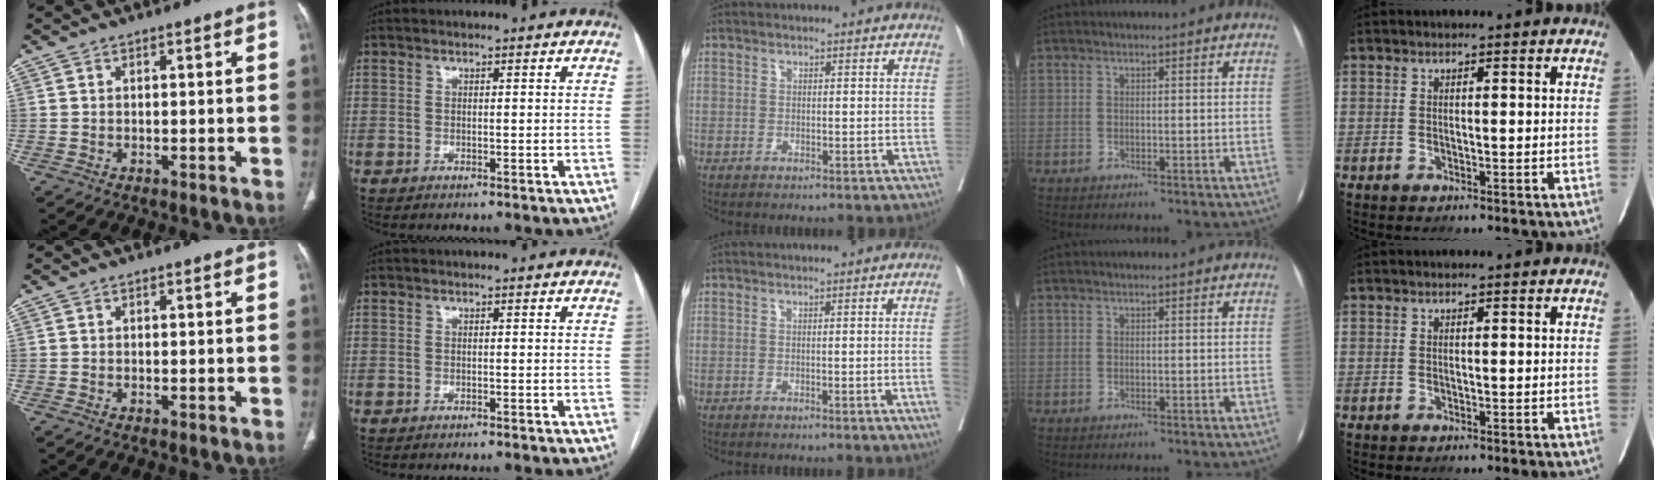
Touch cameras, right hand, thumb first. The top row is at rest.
{"middle": {"total": 3.1, "force": [-0.7, -1.1, 2.8], "torque": [-0.041, -0.004, -0.009]}}